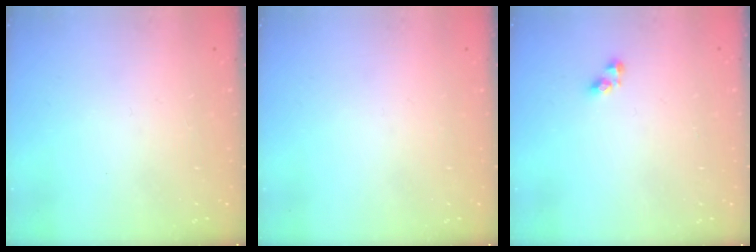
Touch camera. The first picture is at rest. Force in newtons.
{"total": 0.0}
{"total": 4.0, "press": 4.0, "slide": 0.2}